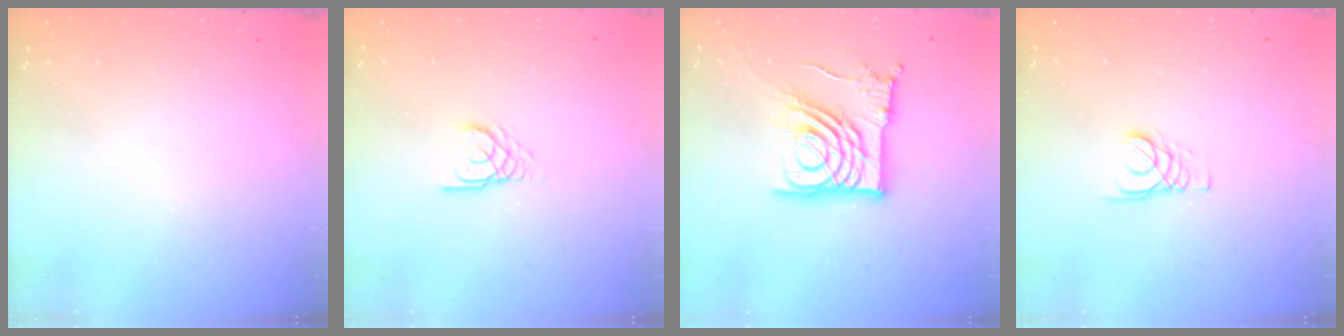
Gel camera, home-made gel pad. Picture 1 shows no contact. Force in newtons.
{"total": 2.8, "press": 2.8, "slide": 0.1}
{"total": 15.5, "press": 15.5, "slide": 1.2}
{"total": 1.8, "press": 1.8, "slide": 0.2}